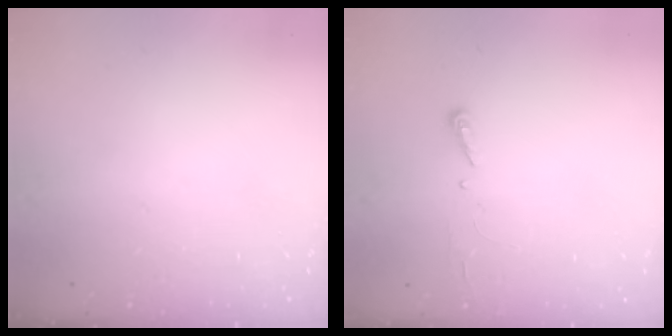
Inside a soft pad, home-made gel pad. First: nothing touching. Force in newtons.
{"total": 2.9, "press": 2.9, "slide": 0.4}